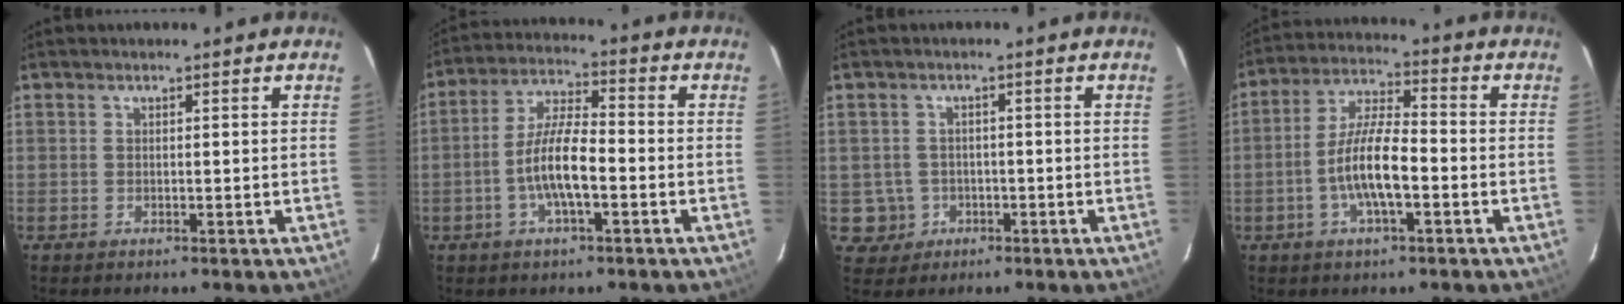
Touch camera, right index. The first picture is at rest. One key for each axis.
{"total": 9.2, "fx": -2.9, "fy": 2.3, "fz": 8.4, "tx": -0.170, "ty": 0.006, "tz": -0.056}
{"total": 4.8, "fx": -1.1, "fy": 4.6, "fz": 0.2, "tx": -0.011, "ty": 0.019, "tz": -0.010}
{"total": 10.1, "fx": -3.2, "fy": 2.6, "fz": 9.3, "tx": -0.187, "ty": 0.005, "tz": -0.060}